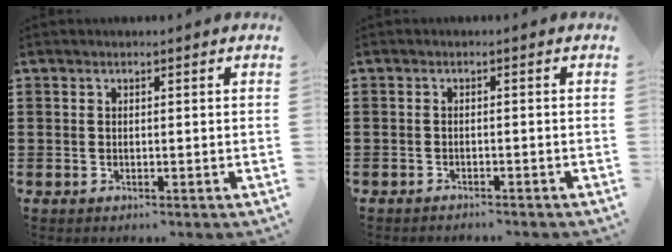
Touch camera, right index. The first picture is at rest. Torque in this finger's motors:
{"motor_torque": [-1.67, 0.47, -0.23, -0.21]}